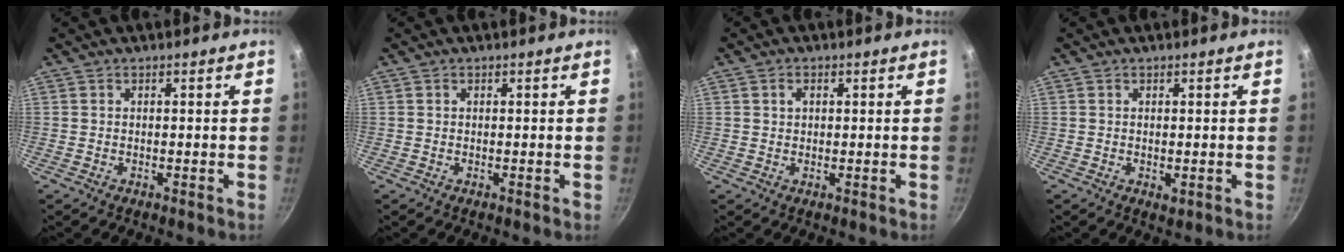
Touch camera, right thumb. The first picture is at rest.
{"total": 0.0}
{"total": 1.7, "force": [0.6, 1.3, 1.0], "torque": [-0.010, 0.004, 0.009]}
{"total": 0.9, "force": [0.1, 0.5, 0.8], "torque": [-0.013, -0.003, 0.002]}